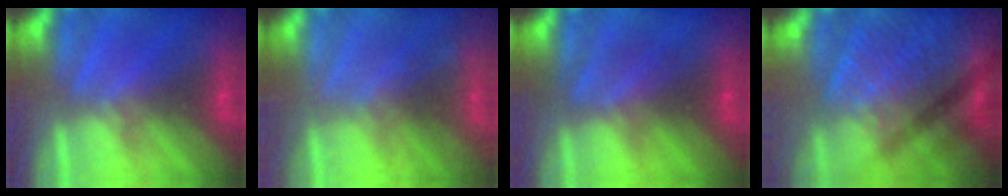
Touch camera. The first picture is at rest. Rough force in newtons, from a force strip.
{"total": 2.2}
{"total": 2.5}
{"total": 3.4}